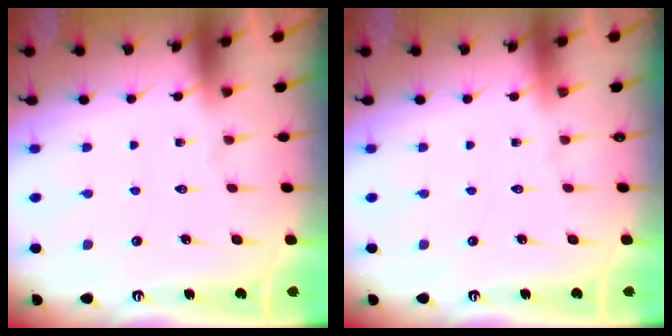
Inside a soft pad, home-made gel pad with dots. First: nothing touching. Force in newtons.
{"total": 0.0}